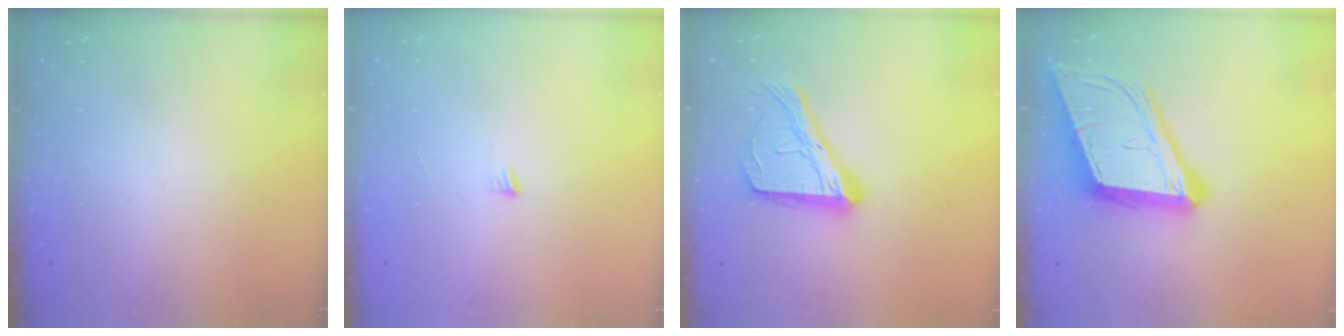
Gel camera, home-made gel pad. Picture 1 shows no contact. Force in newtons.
{"total": 3.0, "press": 3.0, "slide": 0.3}
{"total": 17.3, "press": 17.2, "slide": 1.0}
{"total": 18.1, "press": 17.5, "slide": 4.3}